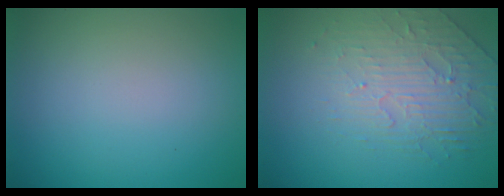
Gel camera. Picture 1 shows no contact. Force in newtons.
{"total": 2.8, "press": 2.3, "slide": 1.6}